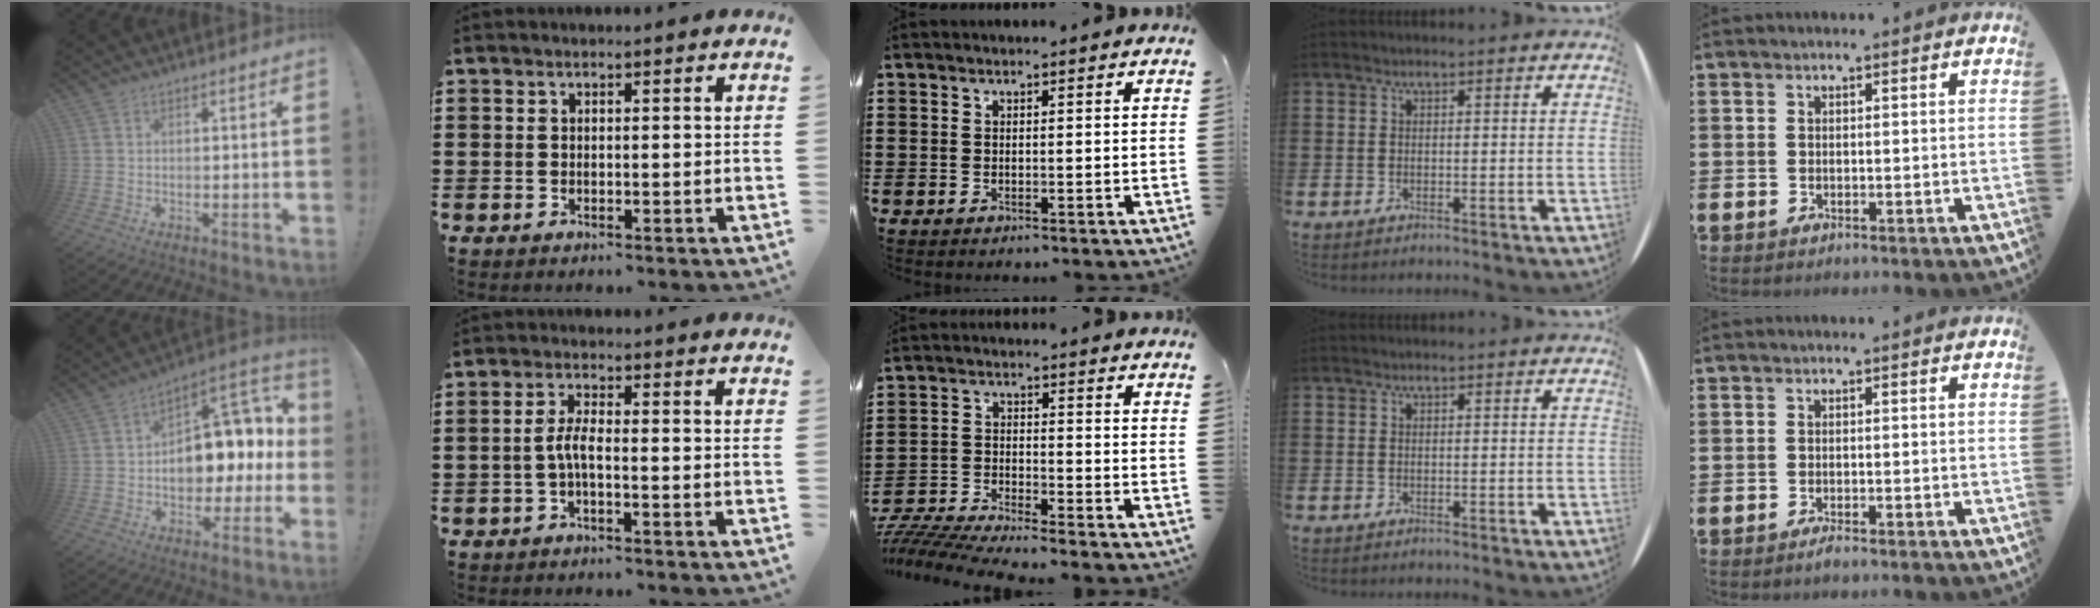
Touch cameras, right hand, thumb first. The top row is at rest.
{"thumb": {"total": 13.6, "force": [0.4, 9.1, 10.0], "torque": [-0.125, -0.001, 0.015]}, "index": {"total": 3.5, "force": [-1.0, 0.9, 3.2], "torque": [-0.081, -0.004, -0.027]}, "middle": {"total": 5.3, "force": [-5.2, -0.2, 1.1], "torque": [-0.041, -0.013, -0.110]}, "little": {"total": 0.8, "force": [-0.6, 0.0, 0.5], "torque": [-0.009, -0.003, -0.012]}}